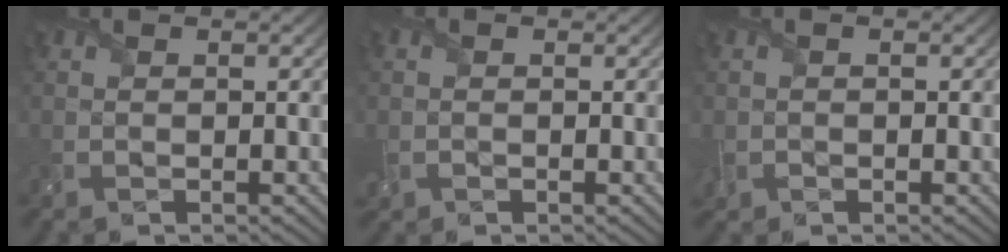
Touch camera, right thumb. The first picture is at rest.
{"total": 1.4, "force": [-0.3, 1.2, 0.7], "torque": [-0.020, -0.002, -0.006]}
{"total": 1.2, "force": [-0.4, 0.9, 0.6], "torque": [-0.019, -0.004, -0.007]}